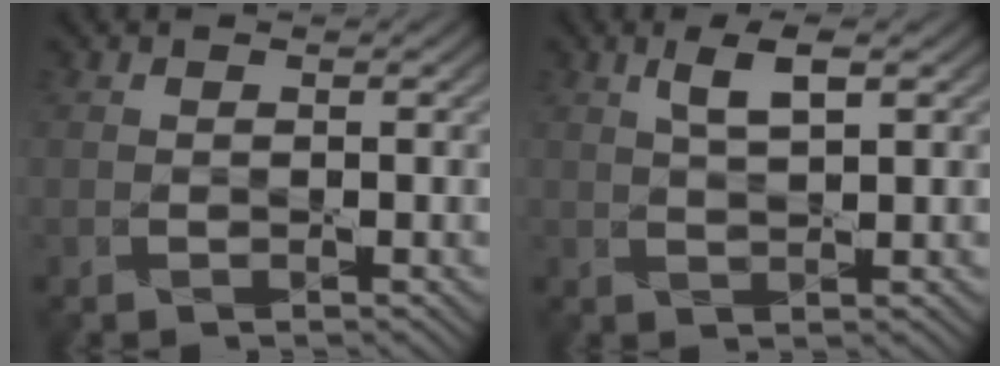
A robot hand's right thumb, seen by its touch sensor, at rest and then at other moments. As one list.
[{"total": 3.3, "force": [1.6, 0.6, 2.9], "torque": [-0.062, 0.005, 0.032]}]